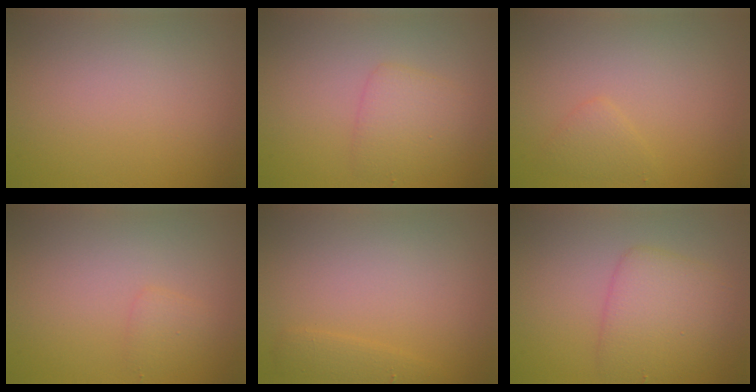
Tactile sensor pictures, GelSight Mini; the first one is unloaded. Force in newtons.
{"total": 2.6, "press": 2.6, "slide": 0.0}
{"total": 1.3, "press": 1.3, "slide": 0.1}
{"total": 1.1, "press": 1.1, "slide": 0.1}
{"total": 1.2, "press": 1.2, "slide": 0.1}
{"total": 4.1, "press": 4.1, "slide": 0.1}